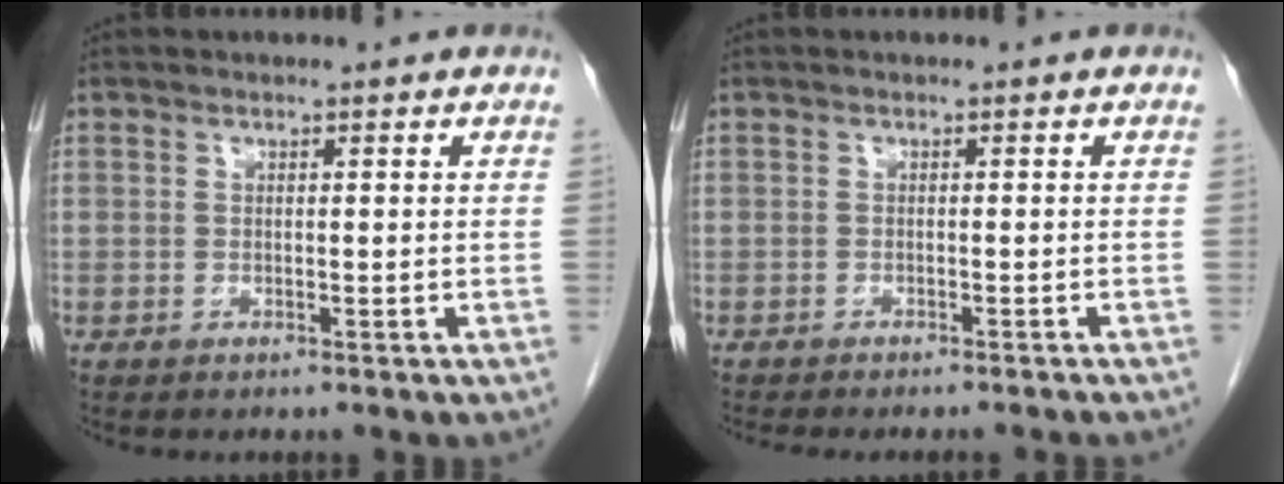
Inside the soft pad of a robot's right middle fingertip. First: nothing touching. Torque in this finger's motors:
{"motor_torque": [1.07, -1.07, 0.07, 0.04]}